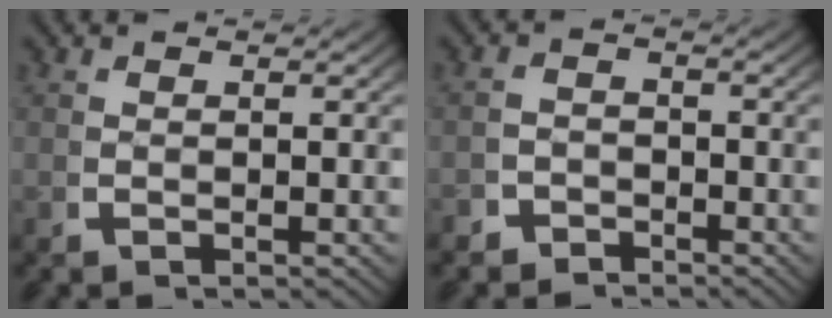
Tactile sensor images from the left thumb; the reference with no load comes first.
{"total": 2.9, "force": [-2.6, 1.3, 0.1], "torque": [0.005, -0.016, -0.045]}